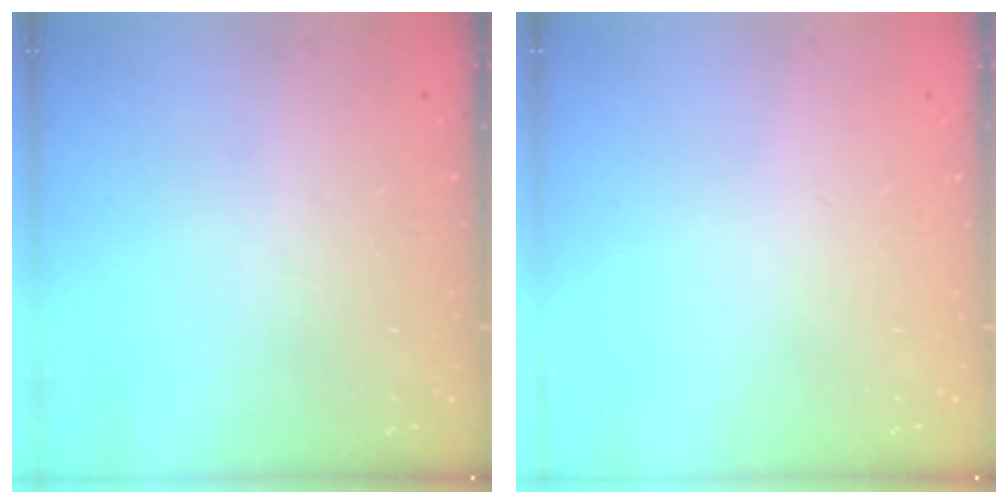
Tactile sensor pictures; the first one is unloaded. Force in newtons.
{"total": 0.0}